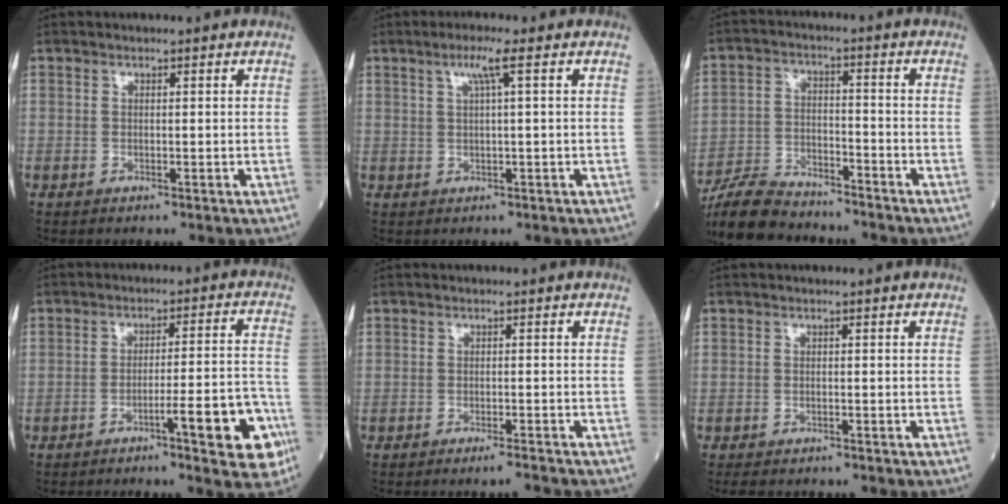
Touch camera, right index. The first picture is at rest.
{"total": 2.9, "force": [1.2, -0.5, 2.6], "torque": [-0.056, 0.006, 0.025]}
{"total": 10.1, "force": [-9.4, 2.6, 2.7], "torque": [-0.059, -0.006, -0.172]}
{"total": 9.6, "force": [-4.7, 1.0, 8.3], "torque": [-0.109, 0.018, -0.059]}
{"total": 2.4, "force": [-2.1, -0.4, 0.9], "torque": [-0.016, -0.004, -0.030]}
{"total": 3.2, "force": [-2.6, 1.4, 1.0], "torque": [-0.018, -0.002, -0.034]}